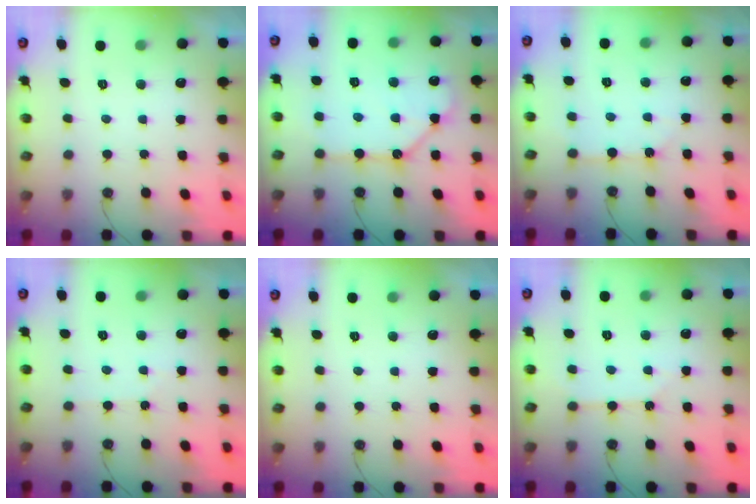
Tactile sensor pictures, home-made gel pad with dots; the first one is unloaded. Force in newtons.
{"total": 11.5, "press": 11.5, "slide": 1.2}
{"total": 4.6, "press": 4.6, "slide": 0.5}
{"total": 2.4, "press": 2.4, "slide": 0.4}
{"total": 0.0}
{"total": 2.1, "press": 2.1, "slide": 0.3}